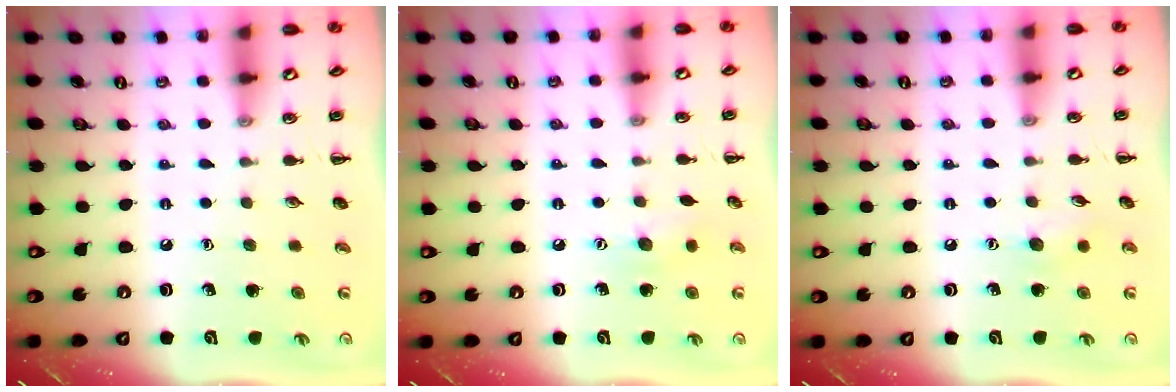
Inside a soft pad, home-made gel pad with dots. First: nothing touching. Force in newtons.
{"total": 7.2, "press": 7.0, "slide": 1.7}
{"total": 6.7, "press": 6.5, "slide": 1.7}